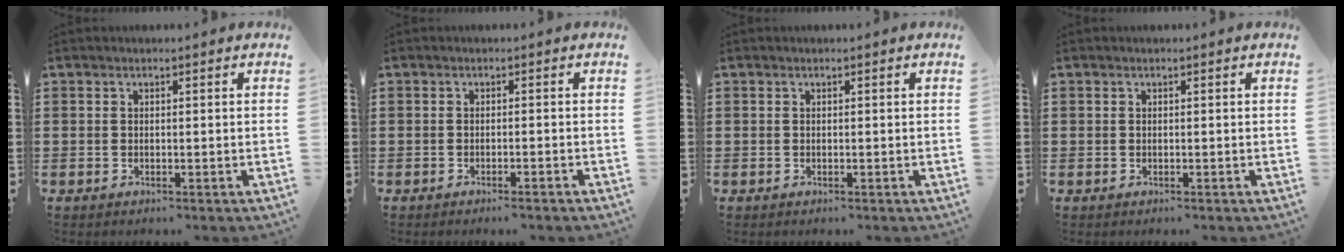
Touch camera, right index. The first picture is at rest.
{"total": 0.7, "force": [-0.6, -0.1, 0.4], "torque": [-0.009, -0.002, -0.013]}
{"total": 0.0}
{"total": 0.0}